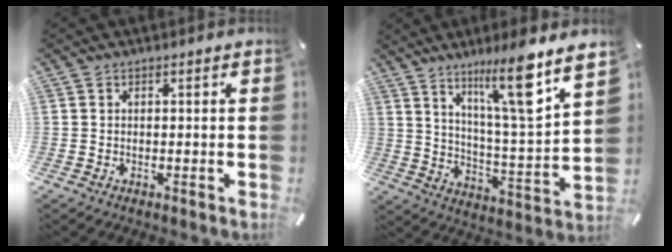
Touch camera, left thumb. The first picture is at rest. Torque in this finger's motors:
{"motor_torque": [2.27, 1.67, 1.39, -1.38, 0.17]}